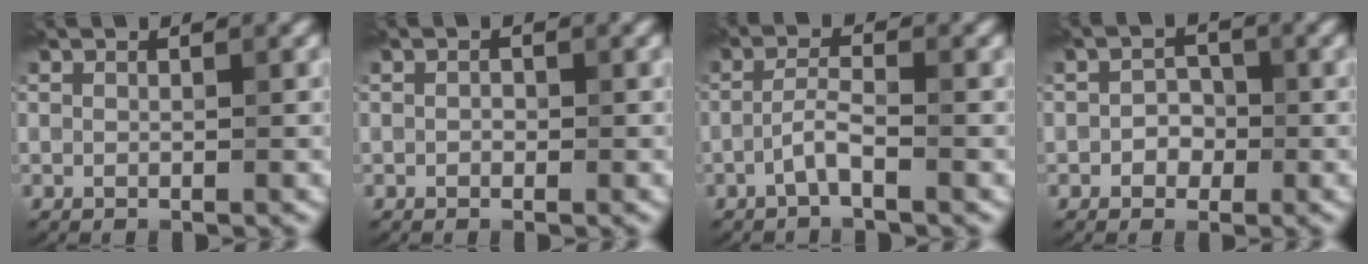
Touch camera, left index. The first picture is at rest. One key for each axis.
{"total": 0.6, "fx": 0.0, "fy": 0.5, "fz": 0.3, "tx": -0.002, "ty": -0.004, "tz": -0.003}
{"total": 2.1, "fx": -1.1, "fy": 0.3, "fz": 1.8, "tx": -0.036, "ty": 0.009, "tz": -0.028}
{"total": 1.7, "fx": -0.5, "fy": 1.5, "fz": 0.8, "tx": -0.006, "ty": 0.002, "tz": -0.012}